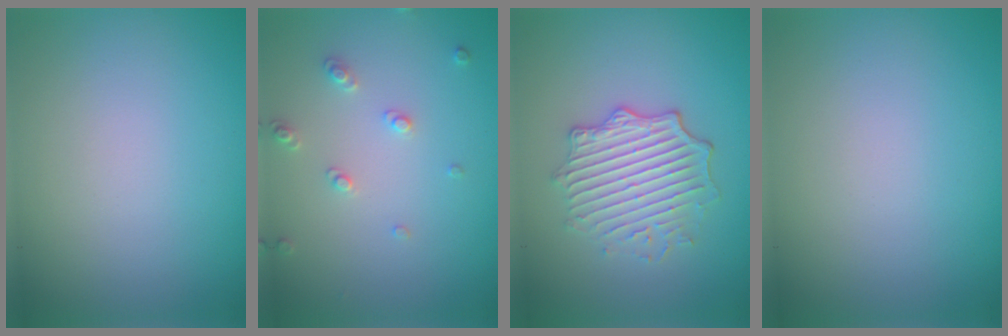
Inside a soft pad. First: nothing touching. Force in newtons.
{"total": 1.6, "press": 1.5, "slide": 0.4}
{"total": 4.5, "press": 3.9, "slide": 2.3}
{"total": 0.0}